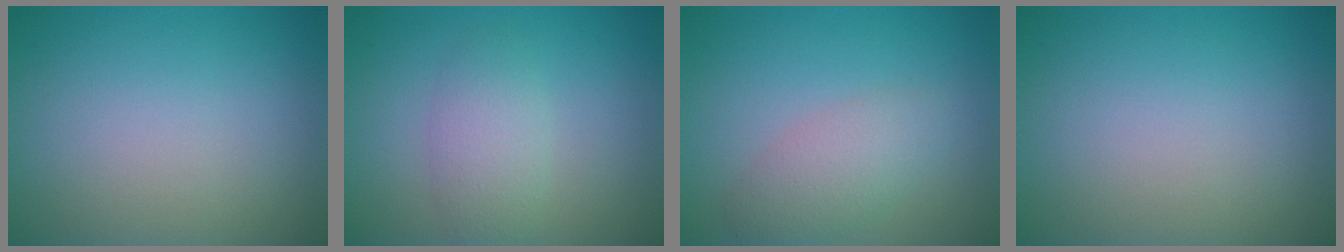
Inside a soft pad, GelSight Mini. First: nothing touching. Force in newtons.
{"total": 2.8, "press": 2.8, "slide": 0.1}
{"total": 3.0, "press": 3.0, "slide": 0.1}
{"total": 0.0}